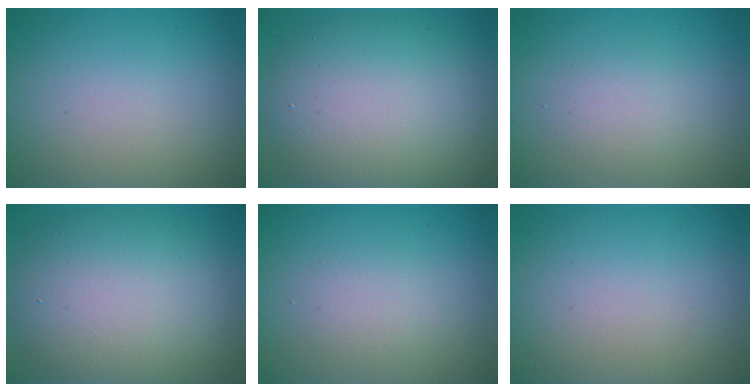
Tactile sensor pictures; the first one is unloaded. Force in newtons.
{"total": 9.6, "press": 9.6, "slide": 0.5}
{"total": 2.0, "press": 2.0, "slide": 0.1}
{"total": 9.6, "press": 9.5, "slide": 0.9}
{"total": 1.6, "press": 1.6, "slide": 0.1}
{"total": 0.0}